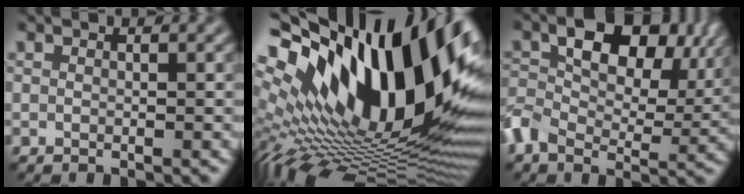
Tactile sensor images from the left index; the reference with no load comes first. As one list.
[{"total": 20.4, "force": [6.7, 9.7, 16.6], "torque": [-0.289, 0.024, 0.100]}, {"total": 10.3, "force": [2.2, 6.9, 7.4], "torque": [-0.143, -0.003, 0.030]}]